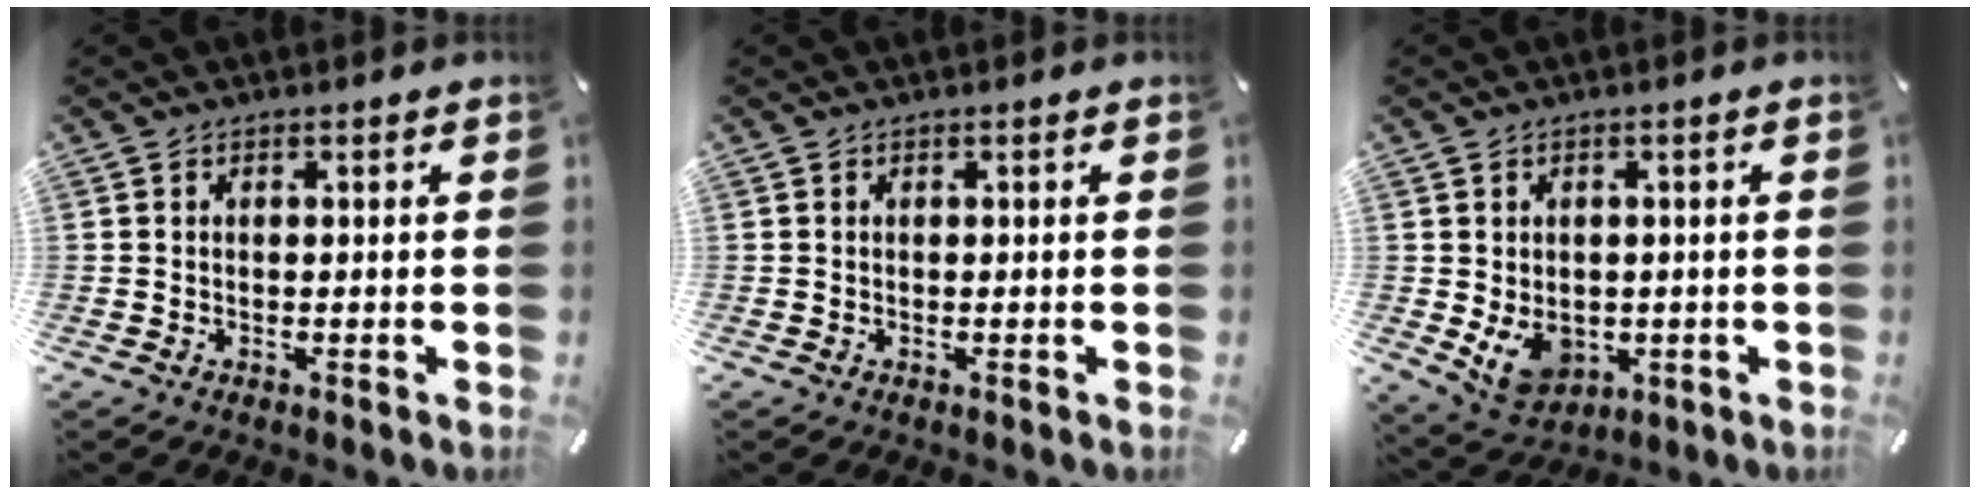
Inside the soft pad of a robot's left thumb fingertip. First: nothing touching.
{"total": 0.0}
{"total": 7.3, "force": [-1.1, 5.9, 4.1], "torque": [-0.070, 0.002, -0.019]}